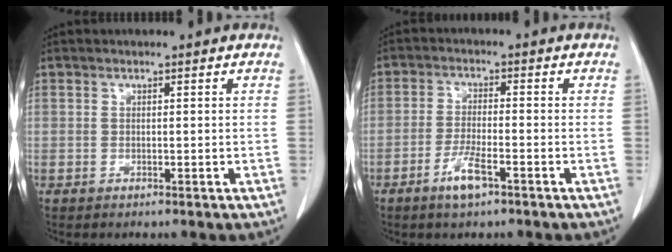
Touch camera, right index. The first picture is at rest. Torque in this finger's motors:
{"motor_torque": [0.39, -0.20, 0.12, 0.03]}